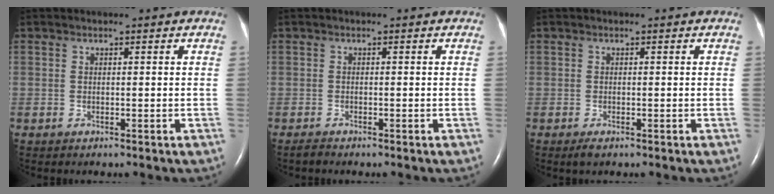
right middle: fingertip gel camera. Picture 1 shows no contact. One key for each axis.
{"total": 0.8, "fx": -0.8, "fy": 0.1, "fz": 0.2, "tx": -0.014, "ty": -0.003, "tz": -0.014}
{"total": 1.1, "fx": -0.7, "fy": 0.4, "fz": 0.8, "tx": -0.018, "ty": -0.003, "tz": -0.009}